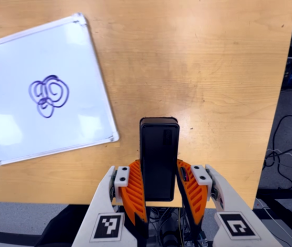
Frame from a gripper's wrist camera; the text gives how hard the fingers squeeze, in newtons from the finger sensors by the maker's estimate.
{"total": 4.4, "left": 3.0, "right": 5.8}